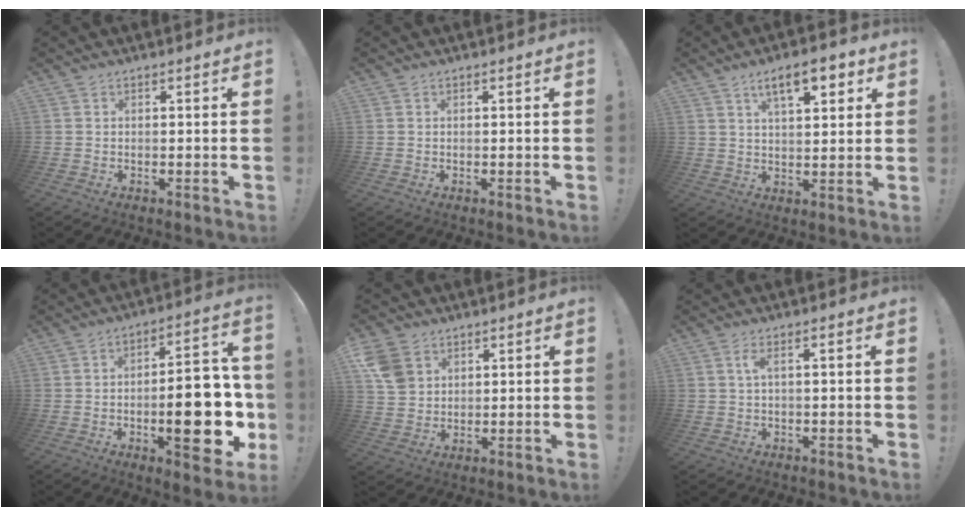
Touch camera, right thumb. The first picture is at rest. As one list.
[{"total": 0.0}, {"total": 10.0, "force": [5.1, 3.6, 7.8], "torque": [-0.106, -0.017, 0.082]}, {"total": 21.4, "force": [-4.6, 7.6, 19.5], "torque": [-0.268, 0.015, -0.062]}, {"total": 7.9, "force": [3.7, 6.1, 3.3], "torque": [-0.064, -0.010, 0.078]}, {"total": 2.9, "force": [0.1, 0.2, 2.9], "torque": [-0.053, 0.002, -0.001]}]